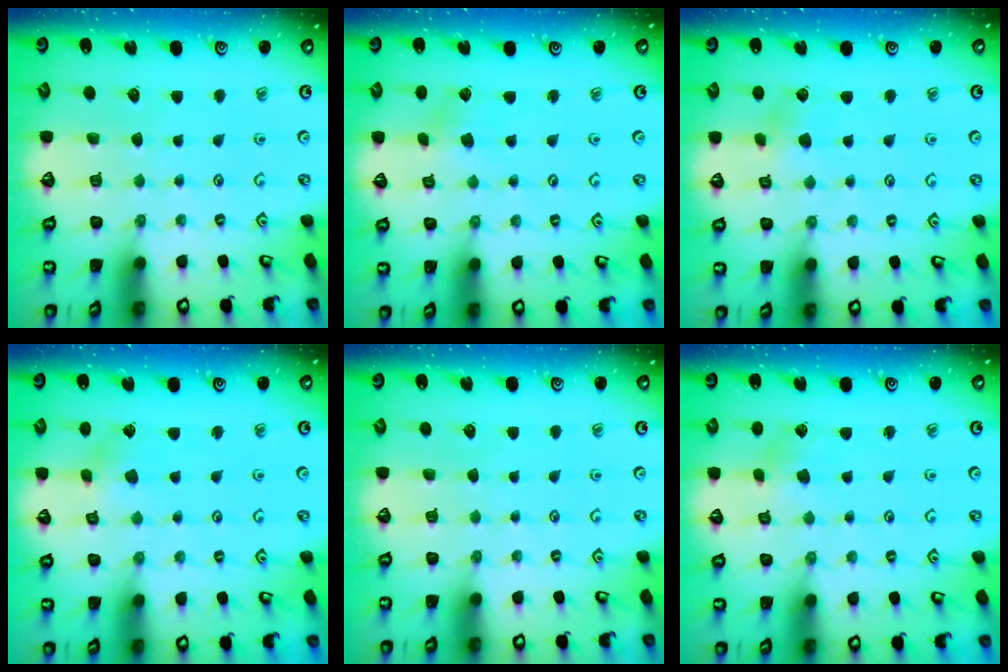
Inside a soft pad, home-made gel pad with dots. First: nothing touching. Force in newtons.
{"total": 2.7, "press": 2.7, "slide": 0.3}
{"total": 2.9, "press": 2.9, "slide": 0.3}
{"total": 2.8, "press": 2.8, "slide": 0.2}
{"total": 0.0}
{"total": 2.8, "press": 2.8, "slide": 0.5}